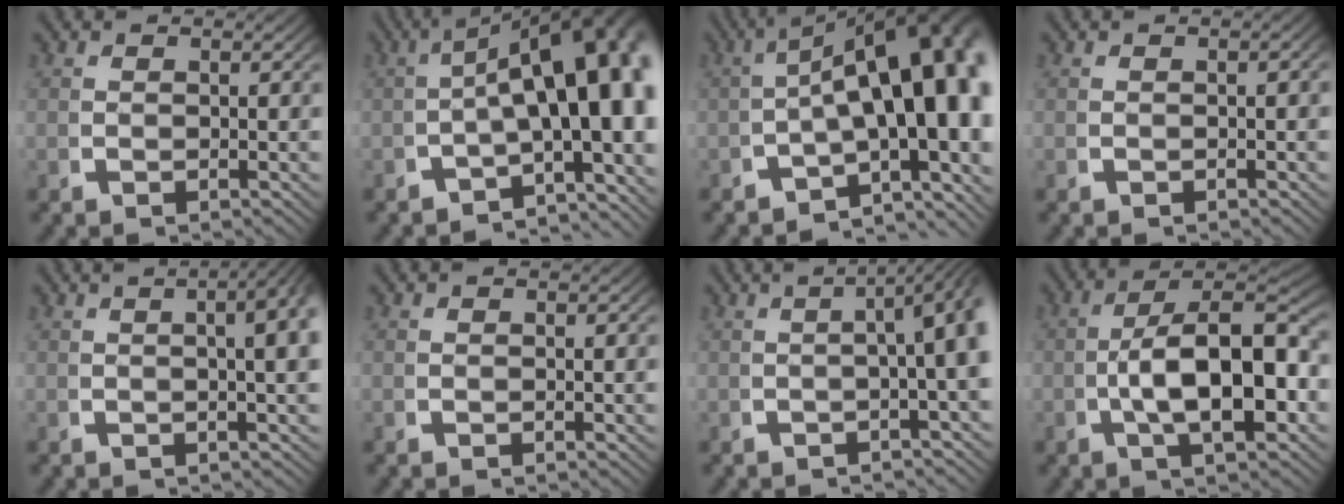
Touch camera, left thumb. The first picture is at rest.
{"total": 15.1, "force": [-1.1, 8.2, 12.6], "torque": [-0.155, -0.025, -0.016]}
{"total": 18.1, "force": [-1.6, 10.8, 14.5], "torque": [-0.182, -0.036, -0.021]}
{"total": 0.7, "force": [-0.3, 0.2, 0.5], "torque": [-0.006, 0.002, -0.005]}
{"total": 8.2, "force": [2.7, 4.0, 6.6], "torque": [-0.053, 0.041, 0.016]}
{"total": 0.0}
{"total": 7.4, "force": [0.5, 3.0, 6.7], "torque": [-0.076, 0.024, -0.001]}
{"total": 11.6, "force": [-0.4, 6.5, 9.6], "torque": [-0.157, -0.025, 0.000]}